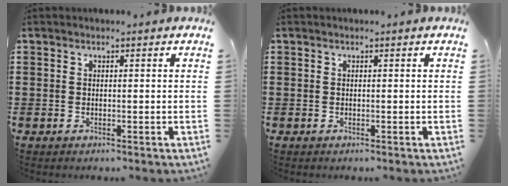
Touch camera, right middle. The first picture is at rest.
{"total": 0.0}